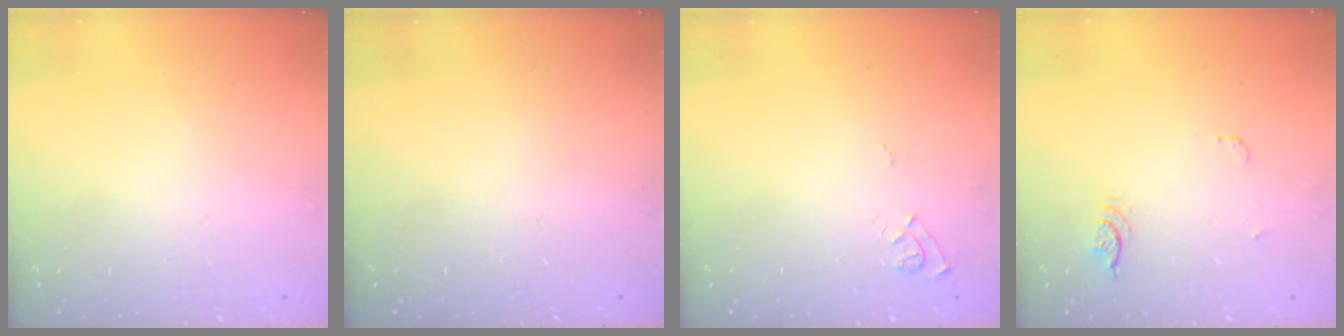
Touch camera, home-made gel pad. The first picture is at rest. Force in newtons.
{"total": 0.0}
{"total": 6.8, "press": 6.8, "slide": 0.6}
{"total": 3.9, "press": 3.6, "slide": 1.7}